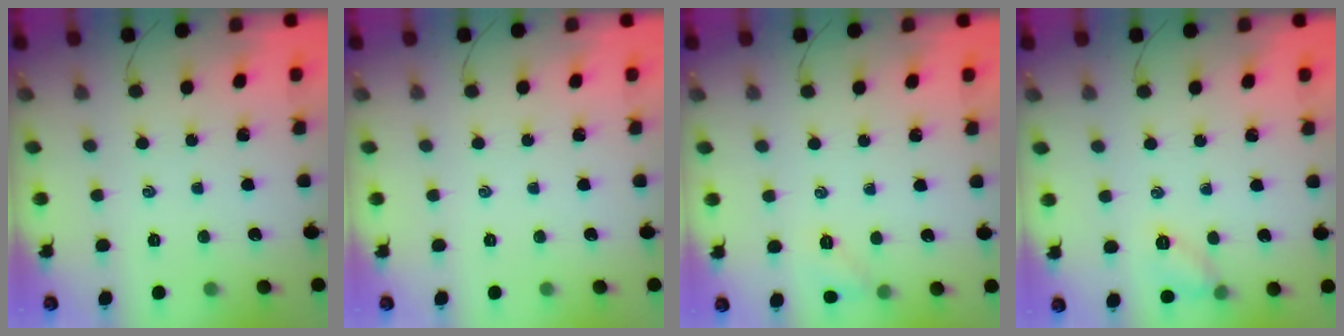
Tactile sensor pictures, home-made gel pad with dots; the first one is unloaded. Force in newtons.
{"total": 0.0}
{"total": 5.4, "press": 5.1, "slide": 1.6}
{"total": 6.9, "press": 6.8, "slide": 0.8}